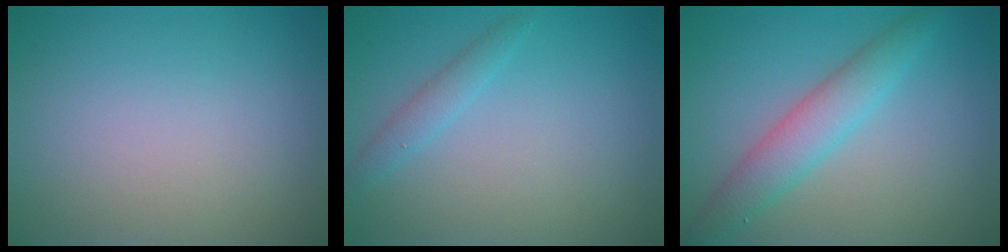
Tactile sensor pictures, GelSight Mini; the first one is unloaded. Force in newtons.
{"total": 1.5, "press": 1.5, "slide": 0.1}
{"total": 3.8, "press": 3.8, "slide": 0.1}